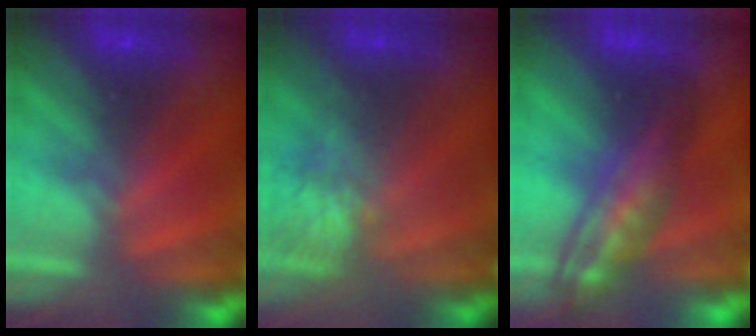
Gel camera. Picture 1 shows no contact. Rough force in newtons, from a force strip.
{"total": 4.8}
{"total": 2.8}